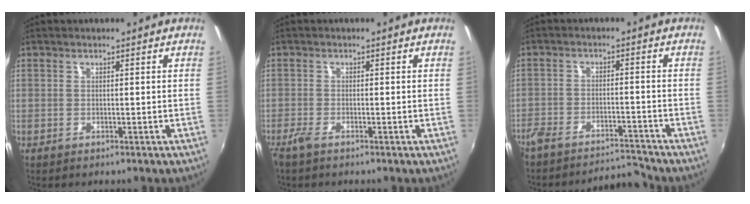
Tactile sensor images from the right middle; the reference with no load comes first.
{"total": 1.9, "force": [-1.5, 0.4, 1.1], "torque": [-0.027, -0.006, -0.033]}
{"total": 8.0, "force": [-7.9, 0.8, 1.2], "torque": [-0.037, 0.012, -0.130]}